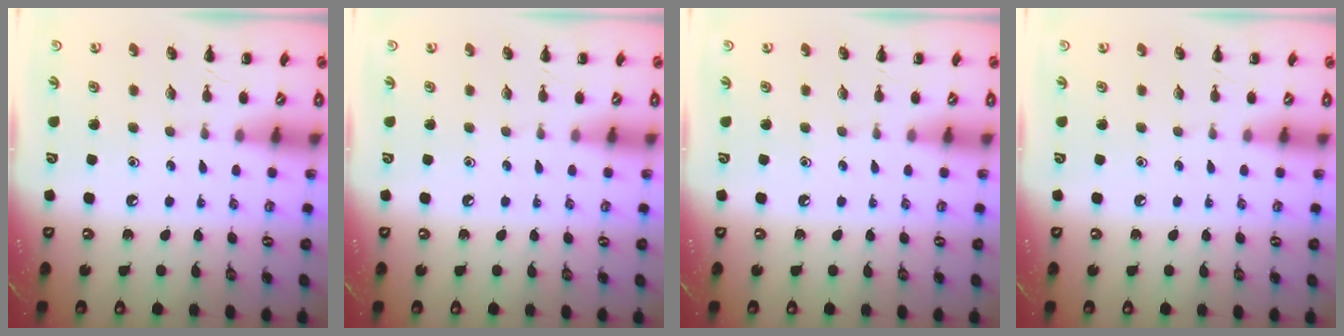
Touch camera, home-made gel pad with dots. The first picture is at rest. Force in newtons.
{"total": 0.0}
{"total": 0.0}
{"total": 0.0}